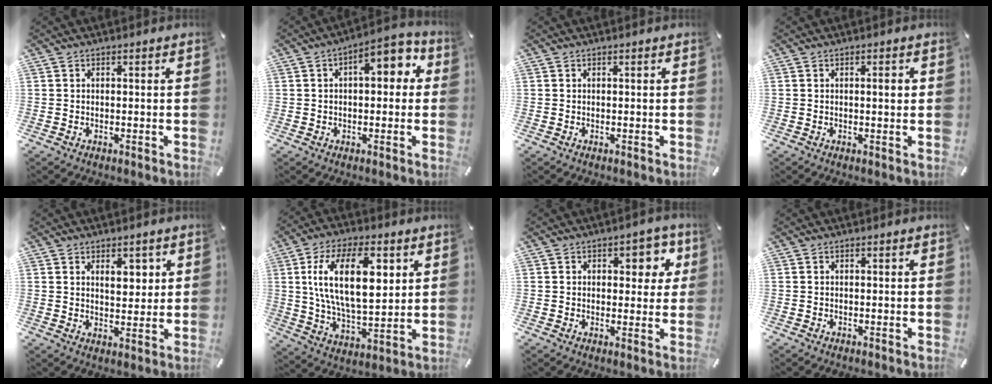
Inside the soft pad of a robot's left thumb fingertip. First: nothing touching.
{"total": 8.6, "force": [2.2, 4.3, 7.1], "torque": [-0.091, -0.007, 0.027]}
{"total": 0.0}
{"total": 1.9, "force": [0.3, 0.5, 1.8], "torque": [-0.026, 0.000, 0.001]}
{"total": 6.1, "force": [2.6, 3.9, 4.0], "torque": [-0.042, -0.009, 0.036]}
{"total": 18.8, "force": [5.9, 9.4, 15.2], "torque": [-0.295, 0.004, 0.092]}
{"total": 7.2, "force": [2.5, 4.6, 5.0], "torque": [-0.050, -0.005, 0.032]}
{"total": 0.0}